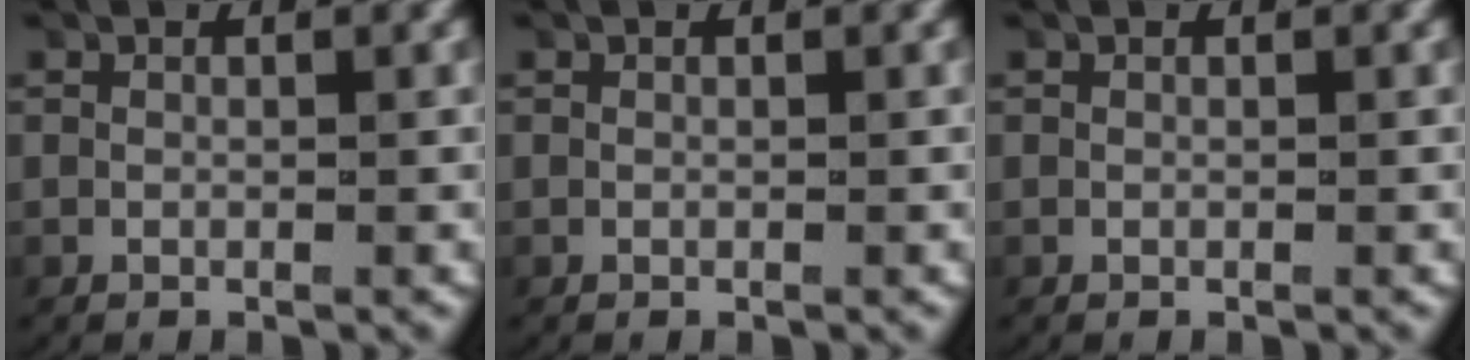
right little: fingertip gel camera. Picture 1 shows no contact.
{"total": 0.0}
{"total": 0.0}